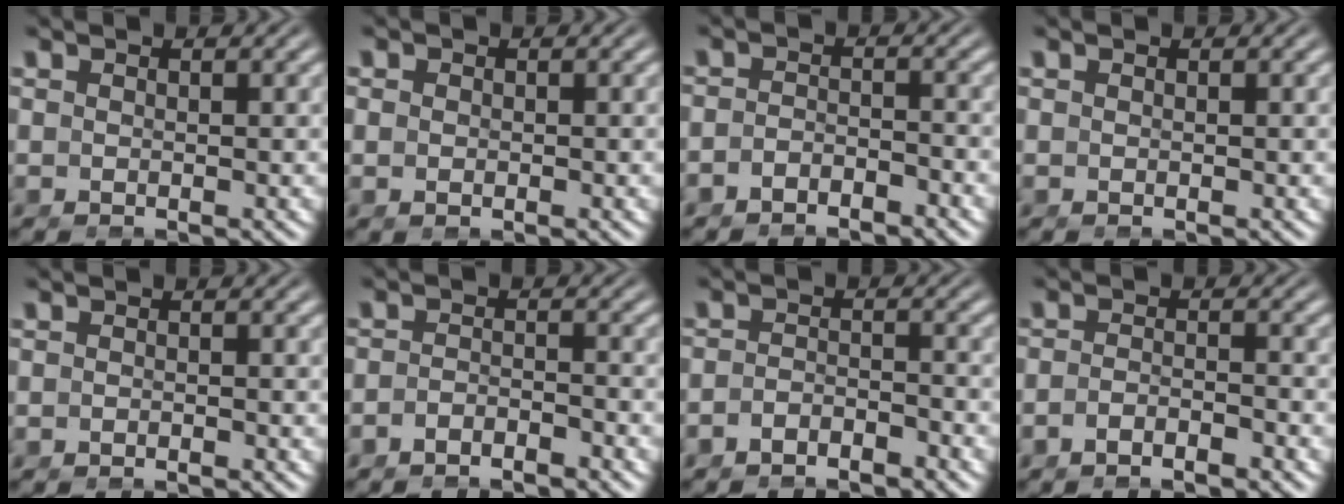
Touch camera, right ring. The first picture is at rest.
{"total": 0.8, "force": [-0.1, 0.6, 0.6], "torque": [-0.016, -0.007, 0.002]}
{"total": 2.7, "force": [-2.6, 0.8, 0.4], "torque": [-0.007, -0.009, -0.044]}
{"total": 0.0}
{"total": 0.9, "force": [-0.9, -0.2, 0.0], "torque": [-0.003, -0.004, -0.013]}
{"total": 2.8, "force": [-2.7, 0.5, 0.5], "torque": [-0.010, -0.007, -0.044]}
{"total": 3.0, "force": [-2.8, 0.8, 0.6], "torque": [-0.009, -0.009, -0.046]}
{"total": 2.6, "force": [-2.4, 0.1, 1.0], "torque": [-0.016, -0.004, -0.041]}